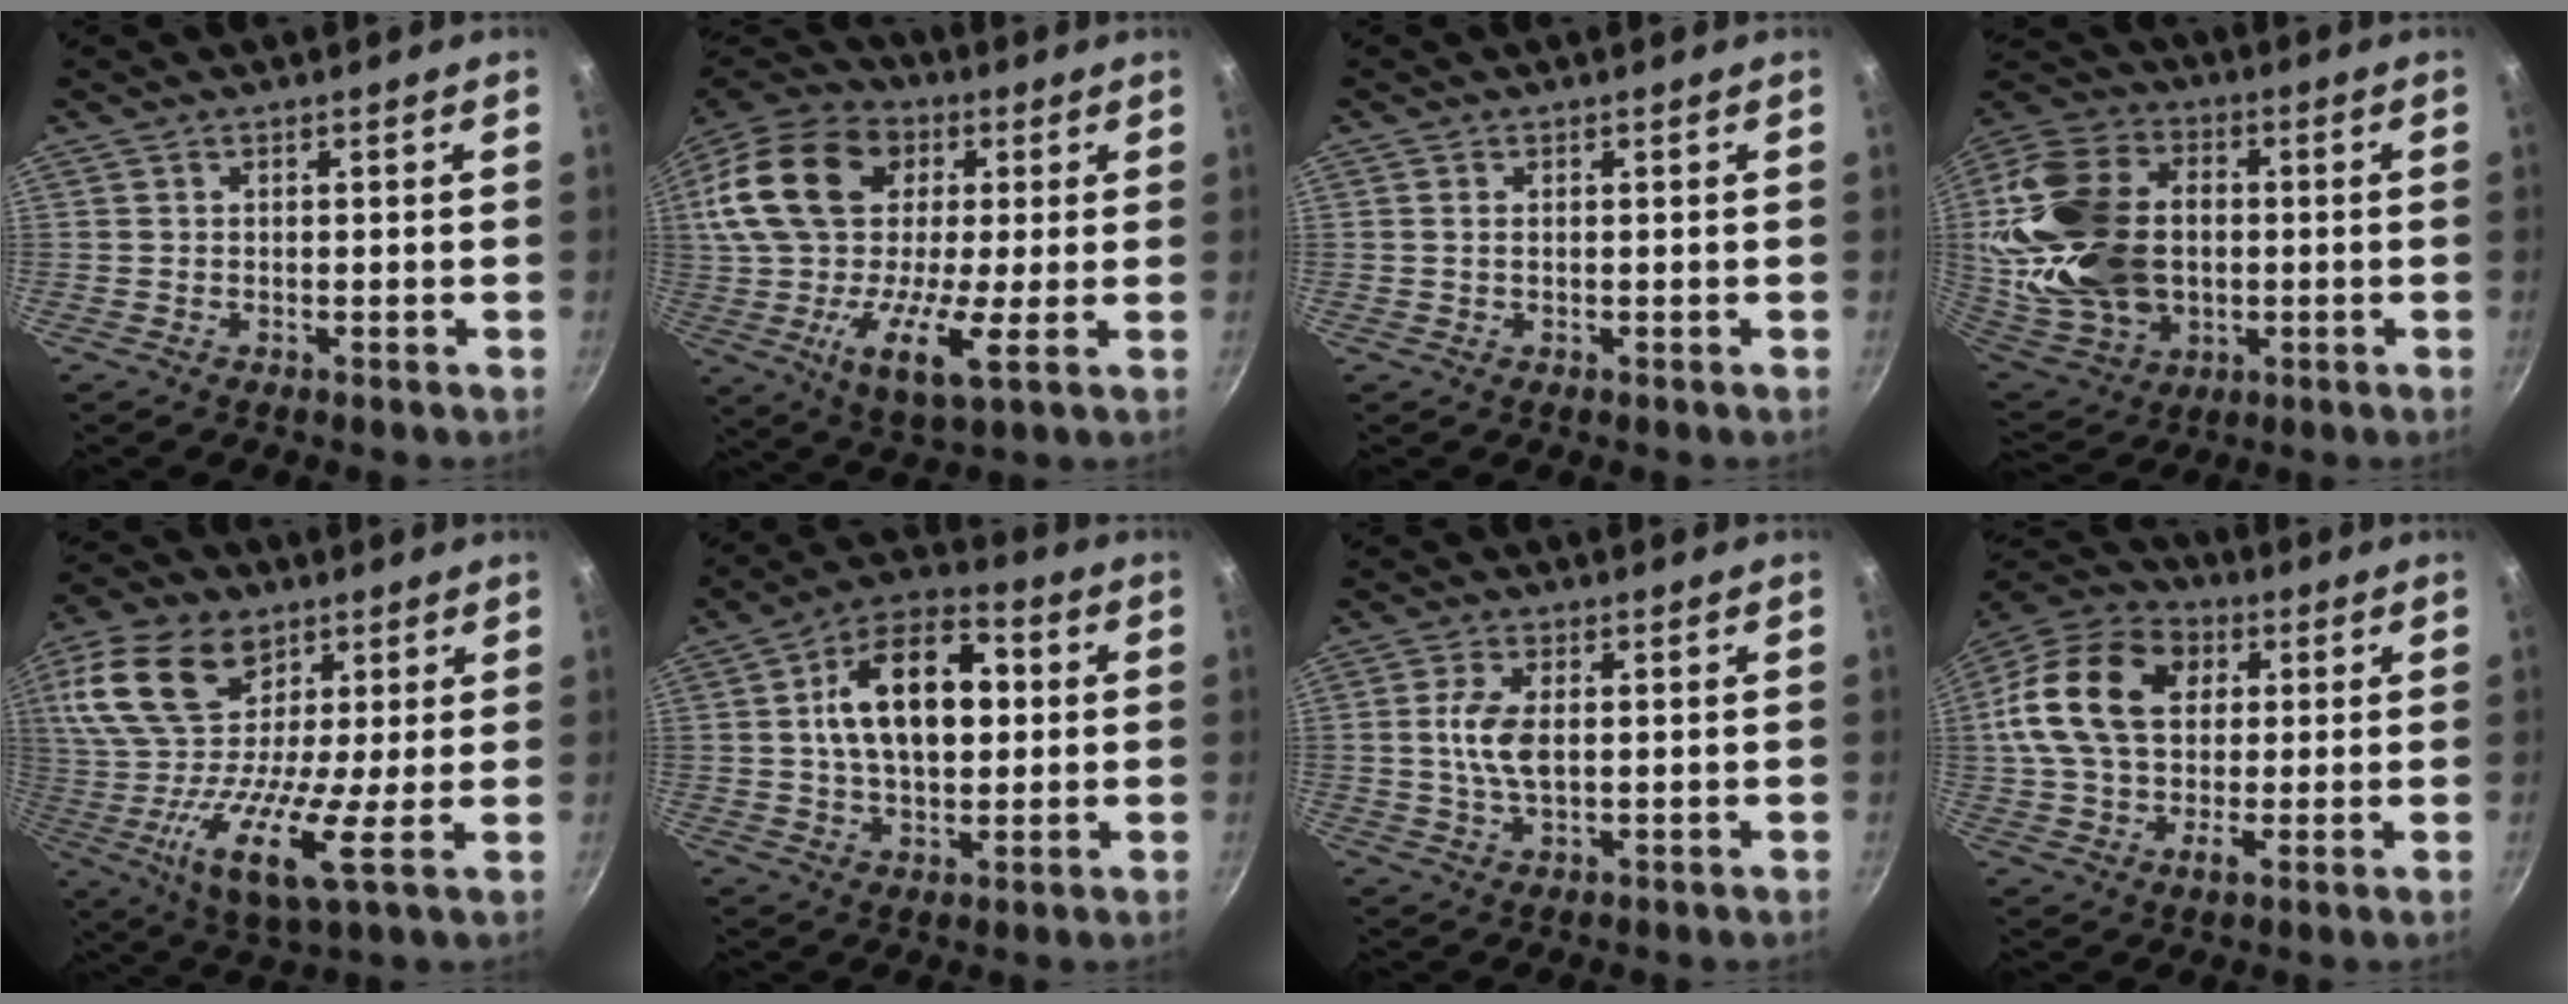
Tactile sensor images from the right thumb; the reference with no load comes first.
{"total": 26.6, "force": [3.9, 15.9, 20.9], "torque": [-0.399, 0.020, 0.045]}
{"total": 0.9, "force": [0.2, 0.5, 0.8], "torque": [-0.015, 0.001, 0.002]}
{"total": 26.4, "force": [0.7, 18.7, 18.6], "torque": [-0.360, 0.015, 0.025]}
{"total": 23.2, "force": [7.5, 12.2, 18.3], "torque": [-0.362, -0.010, 0.111]}
{"total": 17.0, "force": [2.5, 10.2, 13.4], "torque": [-0.187, 0.021, 0.026]}
{"total": 6.7, "force": [0.5, 3.4, 5.7], "torque": [-0.115, 0.002, 0.009]}
{"total": 20.8, "force": [4.1, 14.2, 14.6], "torque": [-0.261, 0.021, 0.055]}